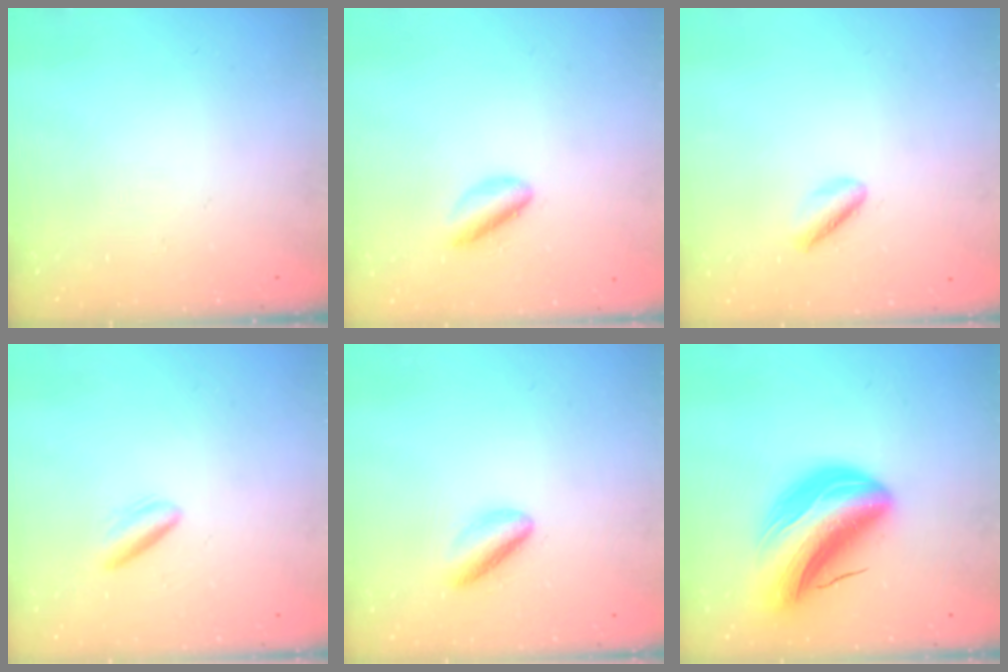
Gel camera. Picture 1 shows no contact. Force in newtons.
{"total": 3.3, "press": 3.1, "slide": 1.3}
{"total": 2.0, "press": 1.7, "slide": 1.1}
{"total": 1.5, "press": 1.4, "slide": 0.7}
{"total": 4.1, "press": 4.1, "slide": 0.3}
{"total": 15.2, "press": 14.6, "slide": 4.3}